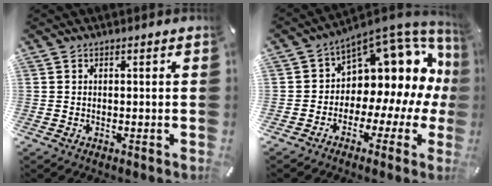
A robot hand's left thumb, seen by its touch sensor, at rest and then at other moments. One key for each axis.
{"total": 11.2, "fx": 6.0, "fy": 7.8, "fz": 5.3, "tx": -0.070, "ty": -0.087, "tz": 0.100}